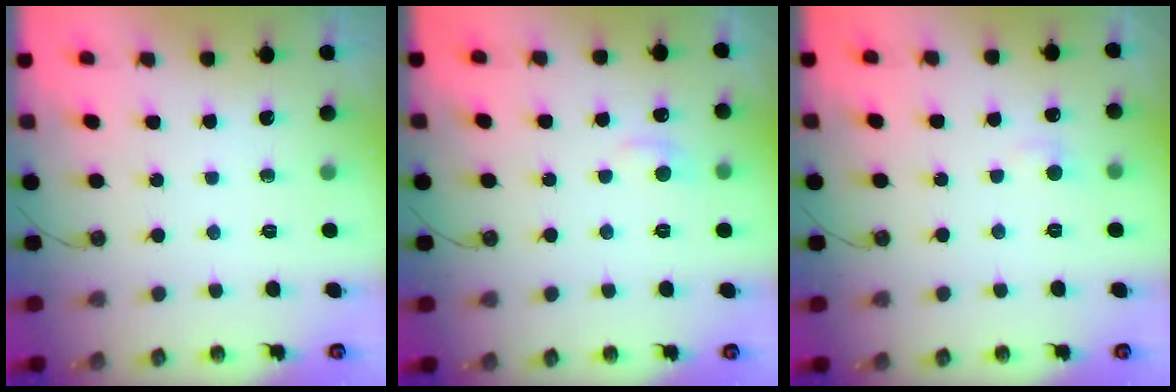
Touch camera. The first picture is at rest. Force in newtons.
{"total": 0.9, "press": 0.1, "slide": 0.9}
{"total": 1.1, "press": 0.8, "slide": 0.8}